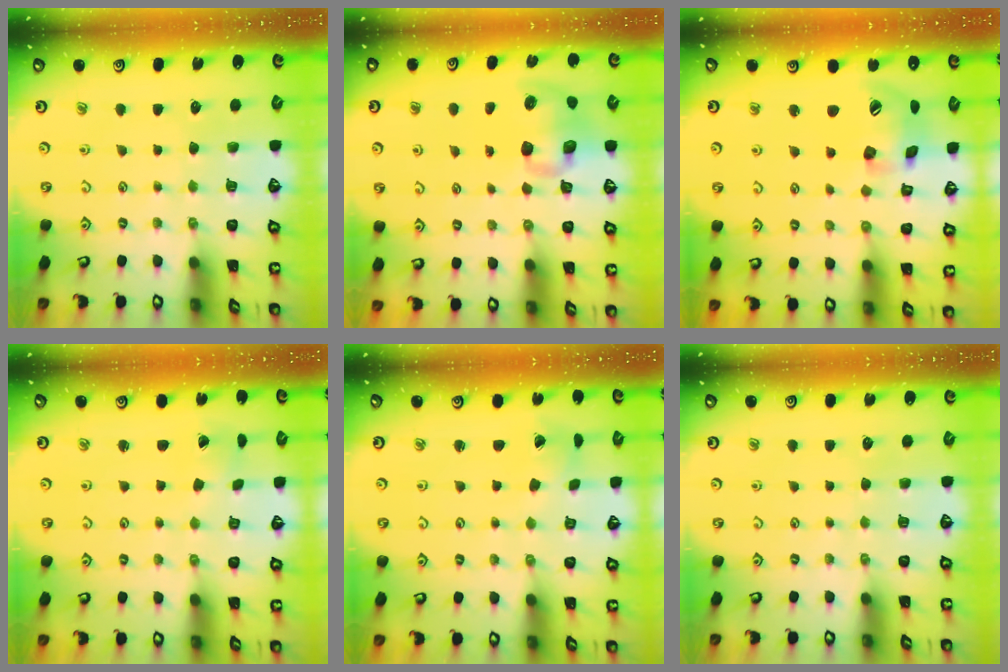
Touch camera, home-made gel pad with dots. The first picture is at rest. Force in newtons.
{"total": 10.5, "press": 10.4, "slide": 1.8}
{"total": 18.1, "press": 17.9, "slide": 2.4}
{"total": 0.7, "press": 0.7, "slide": 0.1}
{"total": 1.0, "press": 1.0, "slide": 0.1}
{"total": 0.0}